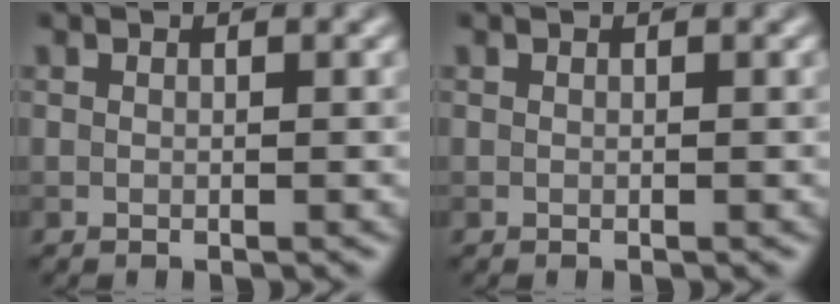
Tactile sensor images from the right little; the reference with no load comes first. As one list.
[{"total": 0.0}]